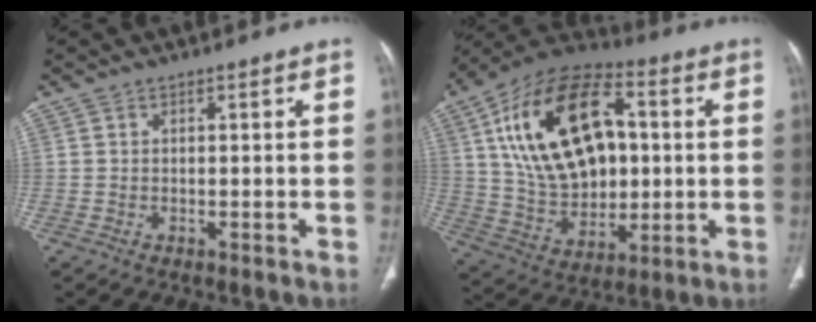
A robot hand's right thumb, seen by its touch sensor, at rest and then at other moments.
{"total": 25.0, "force": [4.9, 15.2, 19.2], "torque": [-0.306, 0.004, 0.087]}